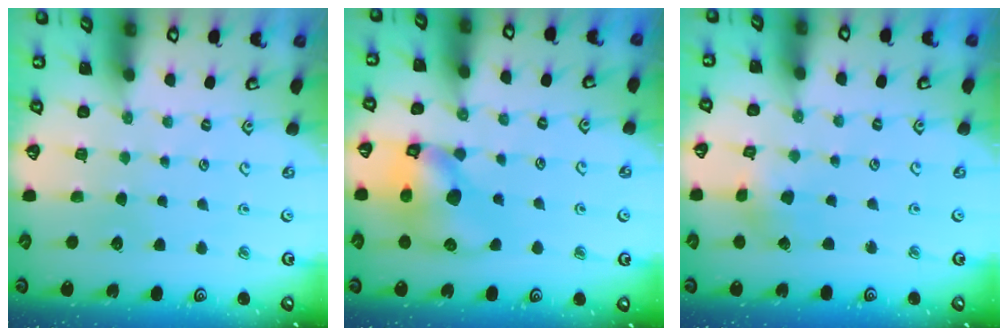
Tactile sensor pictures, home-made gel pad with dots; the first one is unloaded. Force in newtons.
{"total": 12.5, "press": 12.3, "slide": 1.8}
{"total": 2.6, "press": 2.6, "slide": 0.2}